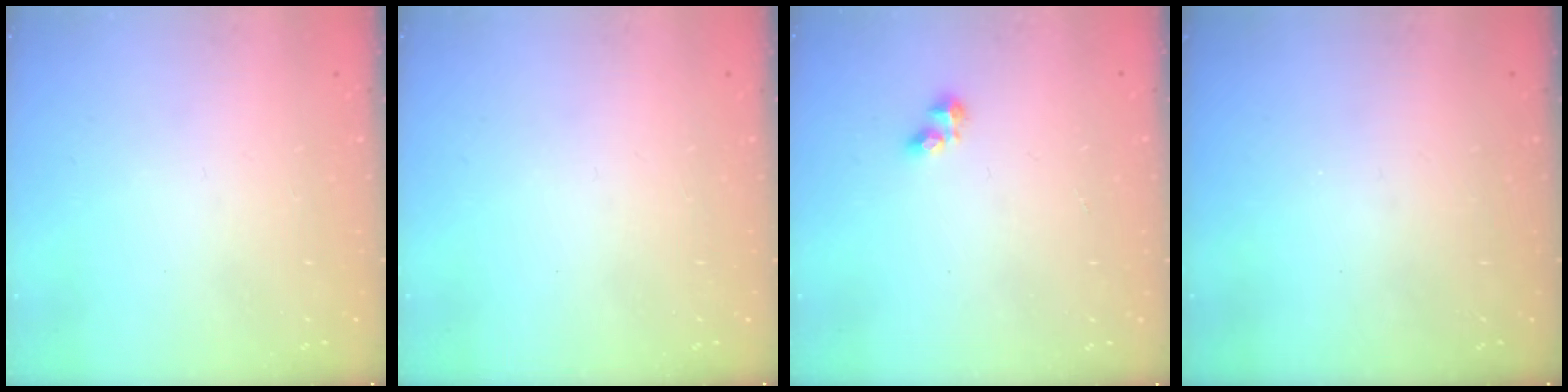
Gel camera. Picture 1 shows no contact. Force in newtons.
{"total": 0.0}
{"total": 2.7, "press": 2.7, "slide": 0.3}
{"total": 0.0}